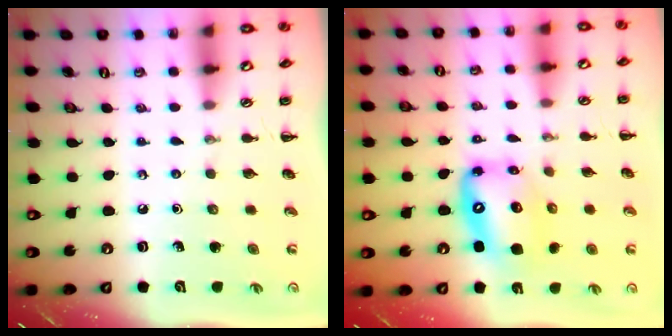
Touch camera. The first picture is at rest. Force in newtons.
{"total": 13.2, "press": 12.7, "slide": 3.6}